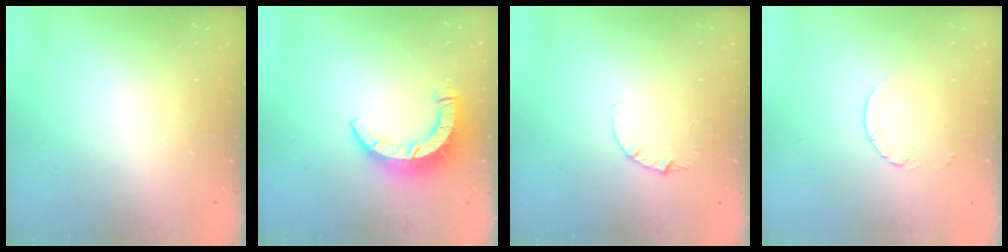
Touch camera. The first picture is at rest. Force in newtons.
{"total": 9.4, "press": 9.3, "slide": 0.9}
{"total": 2.8, "press": 2.8, "slide": 0.3}
{"total": 3.8, "press": 3.8, "slide": 0.3}